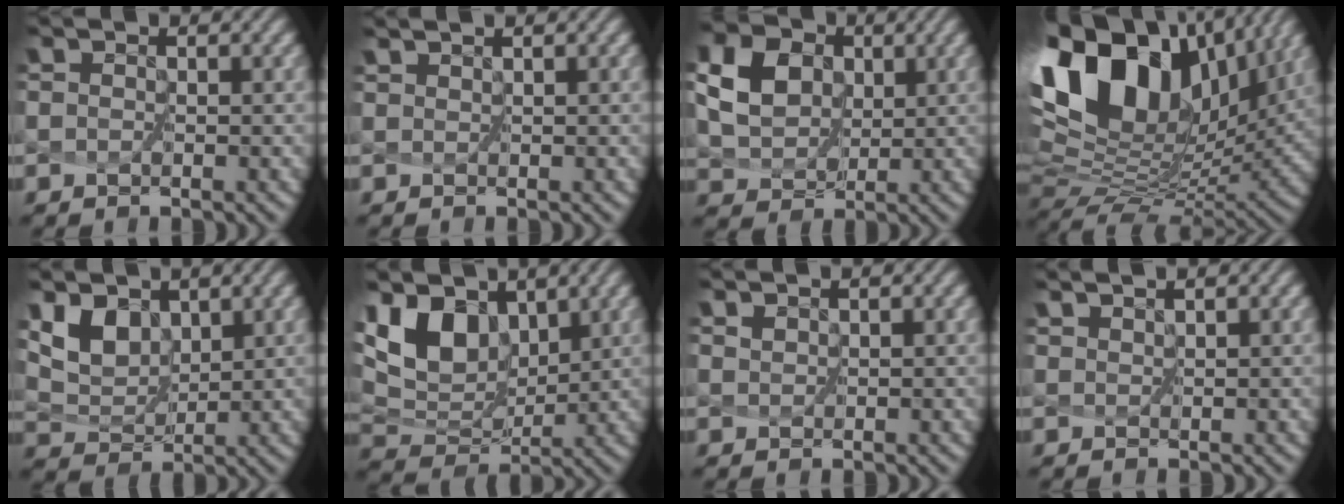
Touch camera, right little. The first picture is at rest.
{"total": 0.8, "force": [0.7, 0.1, 0.3], "torque": [-0.012, 0.002, 0.014]}
{"total": 8.5, "force": [3.3, 6.6, 4.3], "torque": [-0.116, 0.024, 0.070]}
{"total": 15.6, "force": [7.4, 8.4, 10.8], "torque": [-0.235, 0.035, 0.139]}
{"total": 4.8, "force": [3.4, 2.6, 2.2], "torque": [-0.069, -0.014, 0.079]}
{"total": 7.9, "force": [4.2, 4.6, 4.9], "torque": [-0.120, 0.009, 0.074]}
{"total": 1.4, "force": [1.2, 0.6, 0.5], "torque": [-0.019, 0.004, 0.018]}
{"total": 1.0, "force": [1.0, 0.0, 0.2], "torque": [-0.011, 0.004, 0.021]}